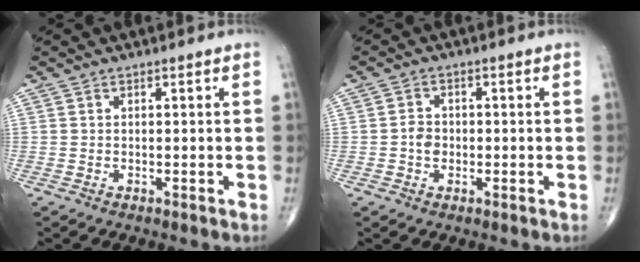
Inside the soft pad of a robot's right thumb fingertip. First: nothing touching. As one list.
[{"total": 2.9, "force": [-0.6, 2.4, 1.6], "torque": [-0.014, 0.008, -0.015]}]